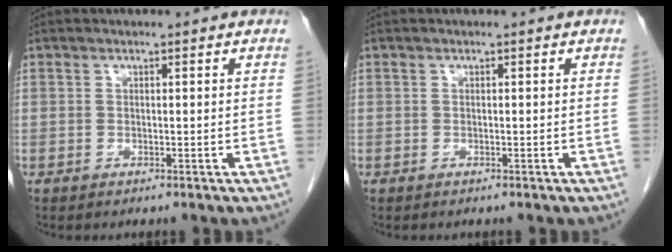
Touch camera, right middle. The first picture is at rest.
{"total": 0.0}